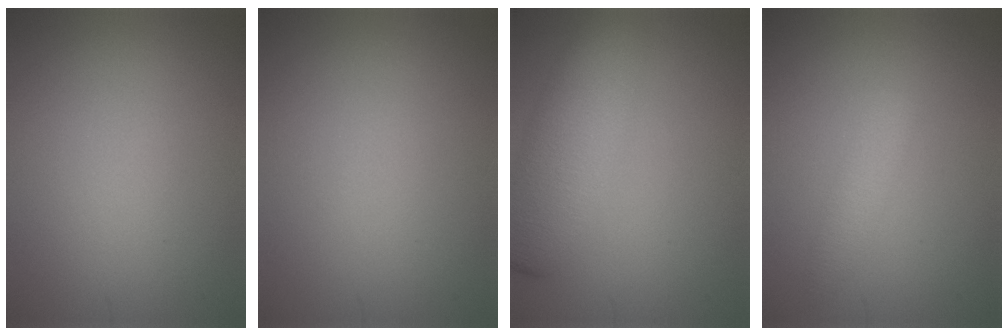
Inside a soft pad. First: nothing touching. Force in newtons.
{"total": 0.0}
{"total": 7.0, "press": 7.0, "slide": 0.3}
{"total": 1.9, "press": 1.9, "slide": 0.1}